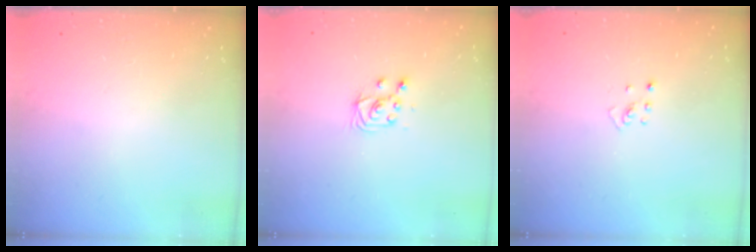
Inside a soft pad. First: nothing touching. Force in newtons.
{"total": 4.9, "press": 4.8, "slide": 0.5}
{"total": 2.5, "press": 2.4, "slide": 0.5}